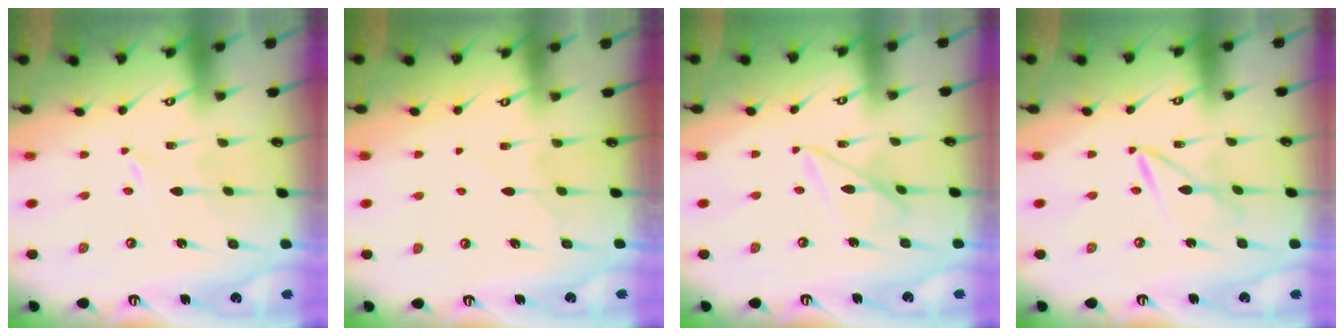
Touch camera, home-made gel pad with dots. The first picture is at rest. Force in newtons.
{"total": 5.6, "press": 5.5, "slide": 0.7}
{"total": 8.1, "press": 8.1, "slide": 0.5}
{"total": 4.2, "press": 4.2, "slide": 0.4}